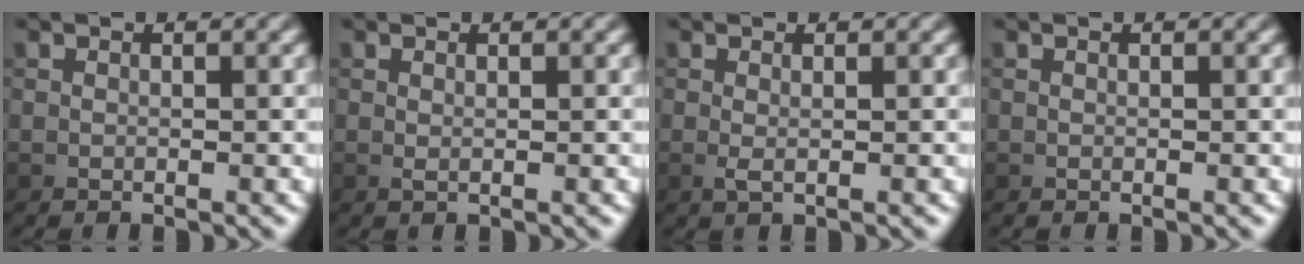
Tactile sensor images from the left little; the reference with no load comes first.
{"total": 0.0}
{"total": 0.7, "force": [0.1, 0.1, 0.7], "torque": [-0.018, -0.002, 0.001]}
{"total": 0.0}